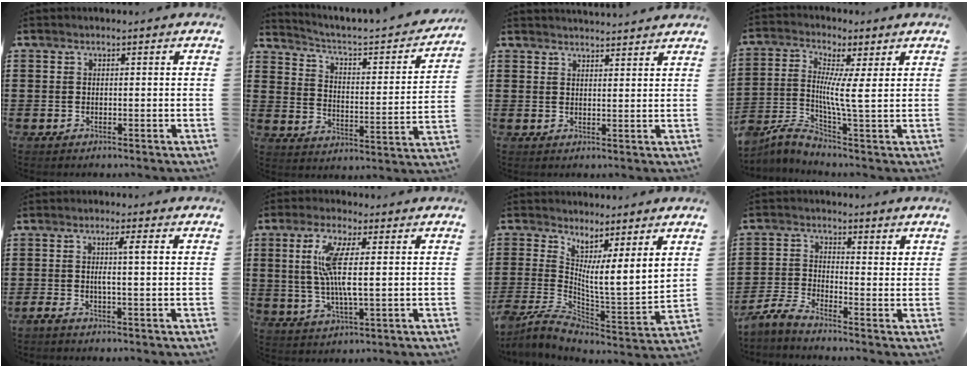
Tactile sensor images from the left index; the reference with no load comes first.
{"total": 3.2, "force": [2.6, 0.5, 1.8], "torque": [-0.054, -0.029, 0.030]}
{"total": 2.3, "force": [2.3, -0.2, -0.1], "torque": [-0.005, -0.008, 0.044]}
{"total": 5.5, "force": [0.4, 0.9, 5.4], "torque": [-0.111, -0.013, 0.004]}
{"total": 3.6, "force": [0.2, -0.1, 3.6], "torque": [-0.069, 0.000, -0.001]}
{"total": 8.5, "force": [1.6, 1.9, 8.1], "torque": [-0.179, -0.005, 0.019]}
{"total": 4.7, "force": [2.9, 0.2, 3.7], "torque": [-0.092, -0.039, 0.043]}
{"total": 3.1, "force": [-2.3, 0.6, 2.1], "torque": [-0.054, -0.005, -0.050]}